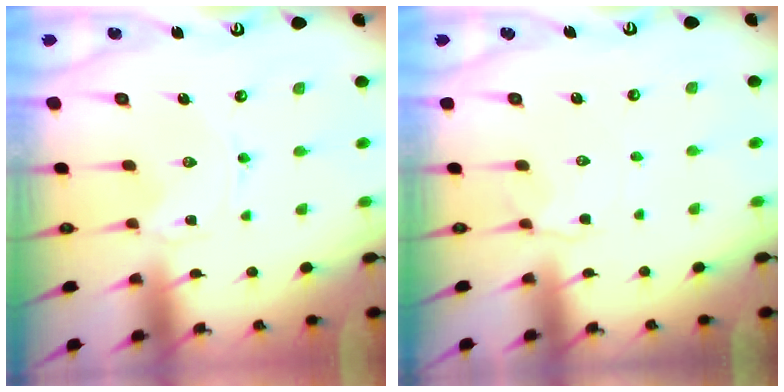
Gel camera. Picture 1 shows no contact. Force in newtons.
{"total": 2.8, "press": 2.6, "slide": 1.1}